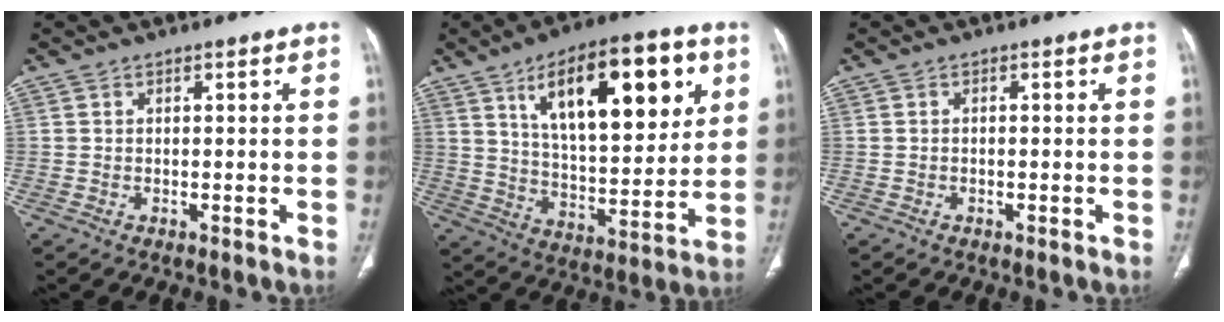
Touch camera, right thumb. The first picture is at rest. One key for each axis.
{"total": 23.9, "fx": 9.9, "fy": 9.8, "fz": 19.5, "tx": -0.256, "ty": -0.032, "tz": 0.164}
{"total": 0.0}